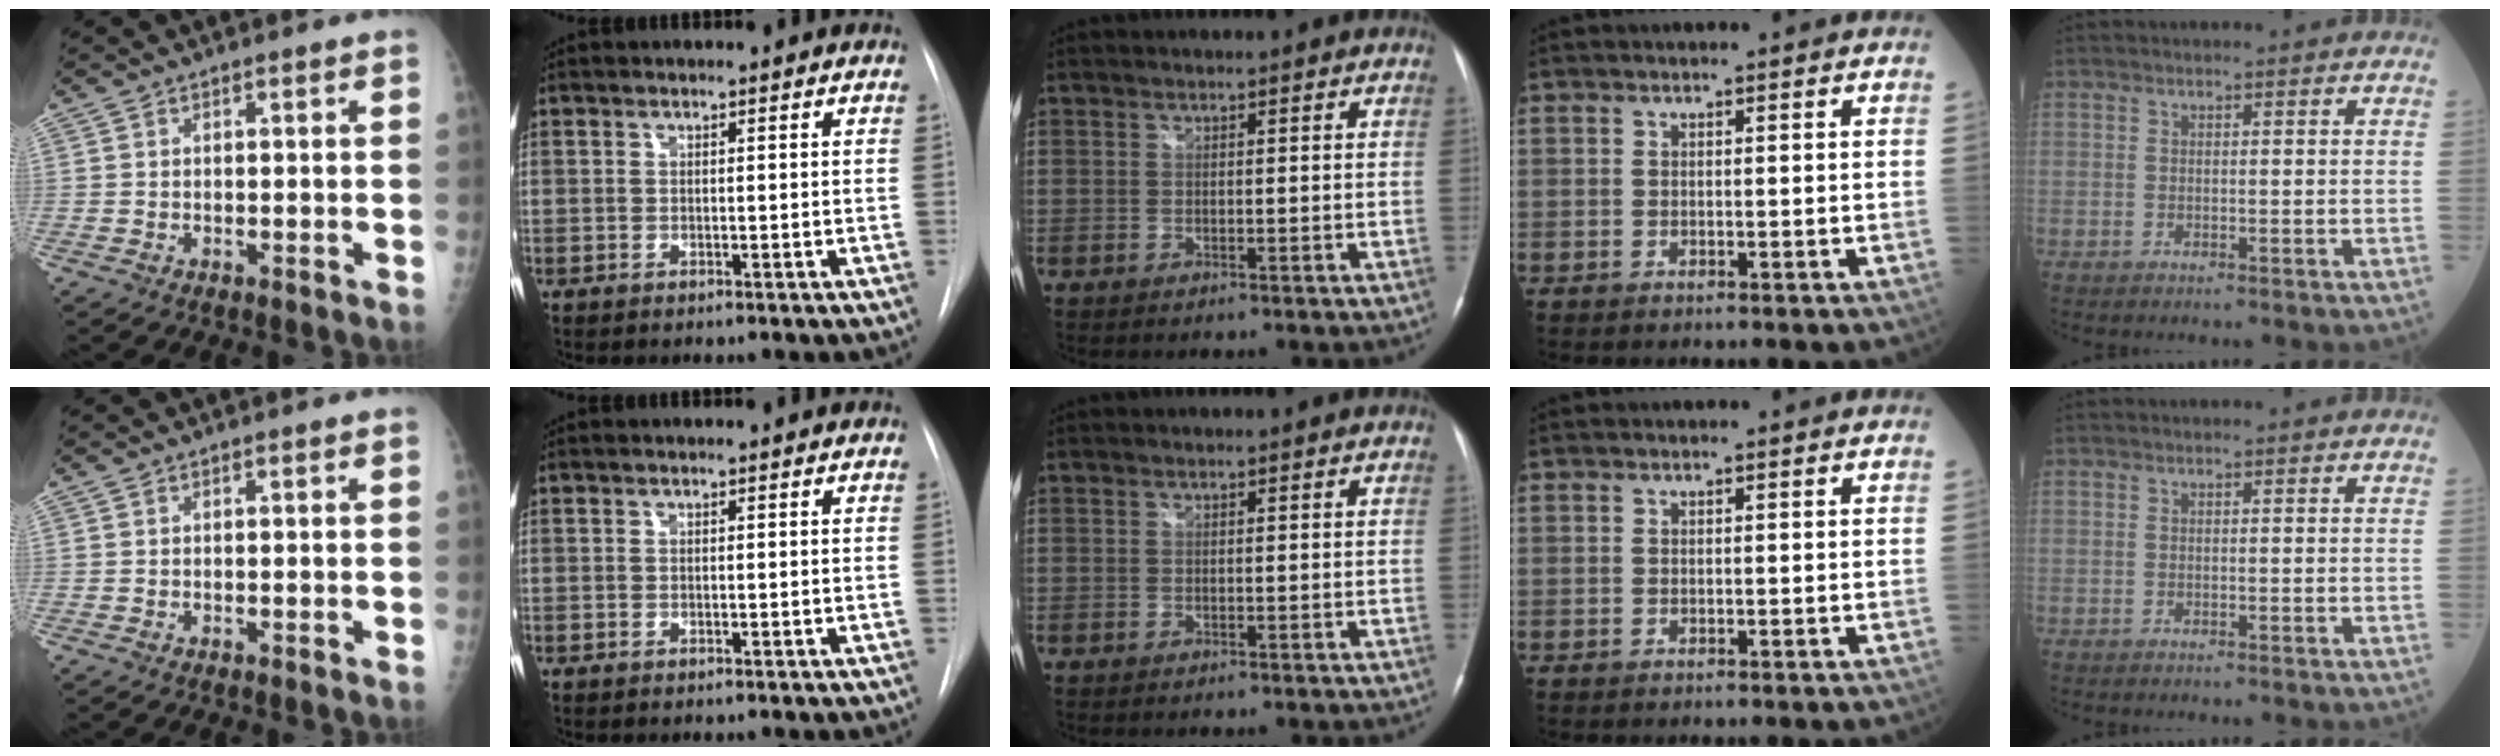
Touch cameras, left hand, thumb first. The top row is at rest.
{}